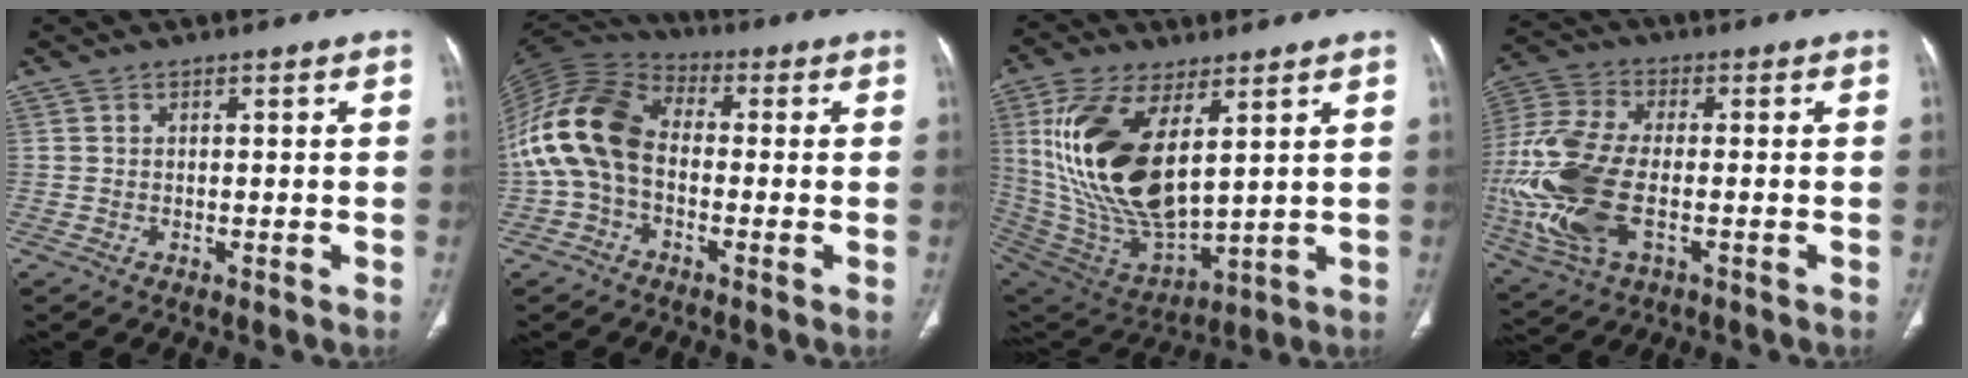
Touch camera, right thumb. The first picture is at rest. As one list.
[{"total": 15.5, "force": [-1.3, 10.2, 11.6], "torque": [-0.241, 0.034, -0.034]}, {"total": 22.4, "force": [6.3, 10.6, 18.7], "torque": [-0.370, -0.032, 0.133]}, {"total": 19.1, "force": [-3.4, 9.8, 16.1], "torque": [-0.387, 0.000, -0.056]}]